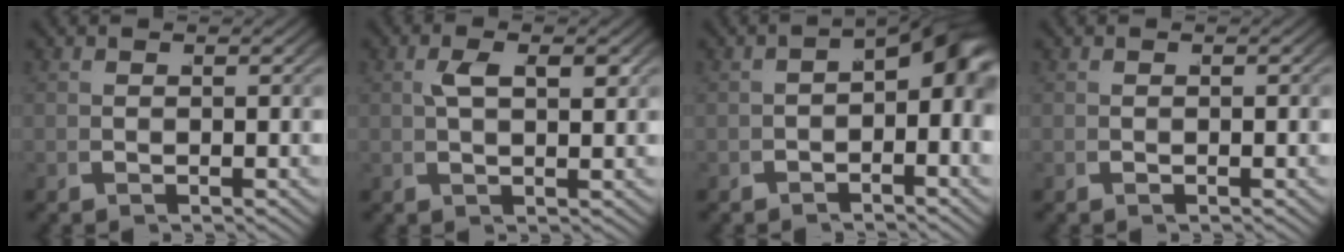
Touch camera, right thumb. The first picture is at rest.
{"total": 2.5, "force": [1.2, 0.3, 2.1], "torque": [-0.035, 0.010, 0.025]}
{"total": 5.7, "force": [-0.3, 2.7, 5.0], "torque": [-0.052, -0.001, -0.007]}
{"total": 0.0}